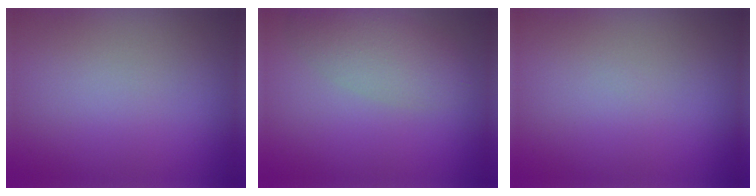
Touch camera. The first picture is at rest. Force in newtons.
{"total": 3.8, "press": 3.8, "slide": 0.3}
{"total": 0.0}